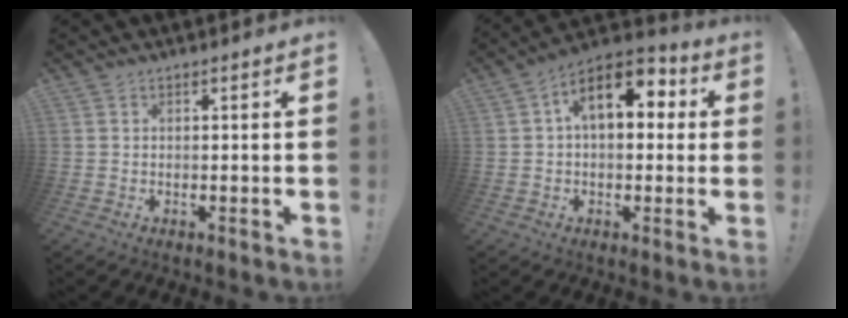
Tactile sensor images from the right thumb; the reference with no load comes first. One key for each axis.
{"total": 13.4, "fx": 4.1, "fy": 7.6, "fz": 10.2, "tx": -0.149, "ty": -0.001, "tz": 0.070}